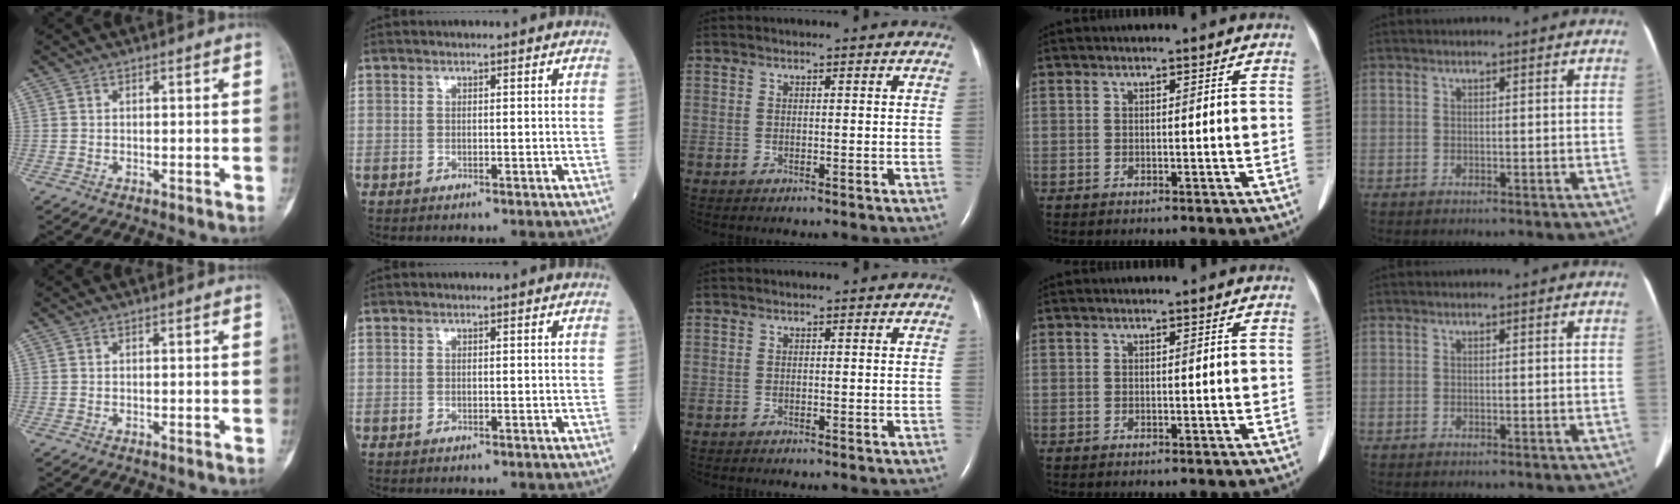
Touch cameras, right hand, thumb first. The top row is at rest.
{}